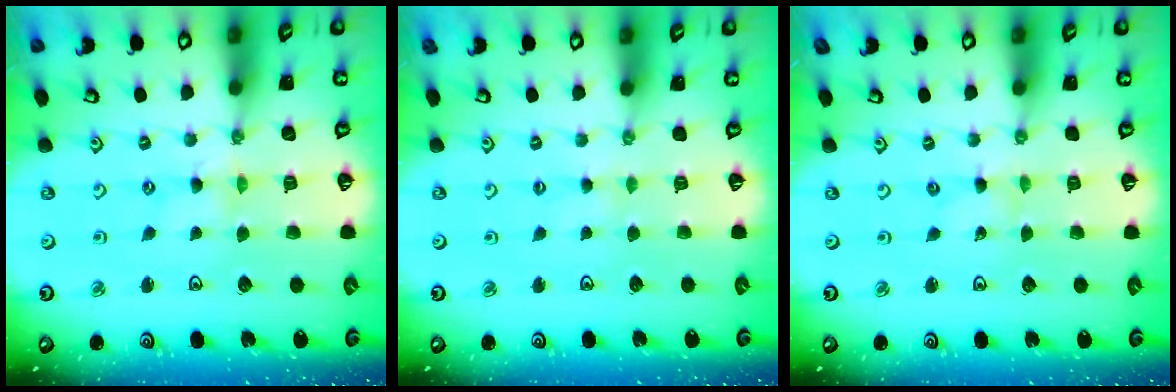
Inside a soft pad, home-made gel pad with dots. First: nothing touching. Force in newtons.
{"total": 1.7, "press": 1.7, "slide": 0.3}
{"total": 0.0}